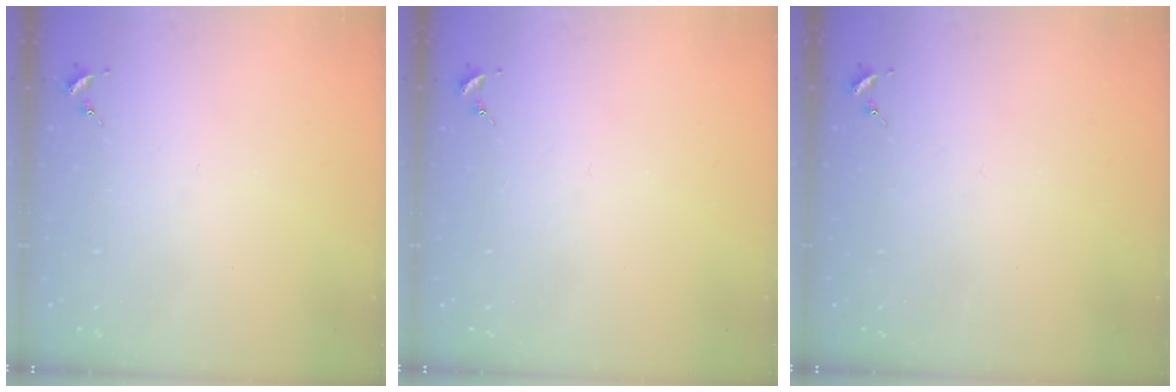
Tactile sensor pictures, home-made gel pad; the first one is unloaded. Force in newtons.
{"total": 0.0}
{"total": 0.0}